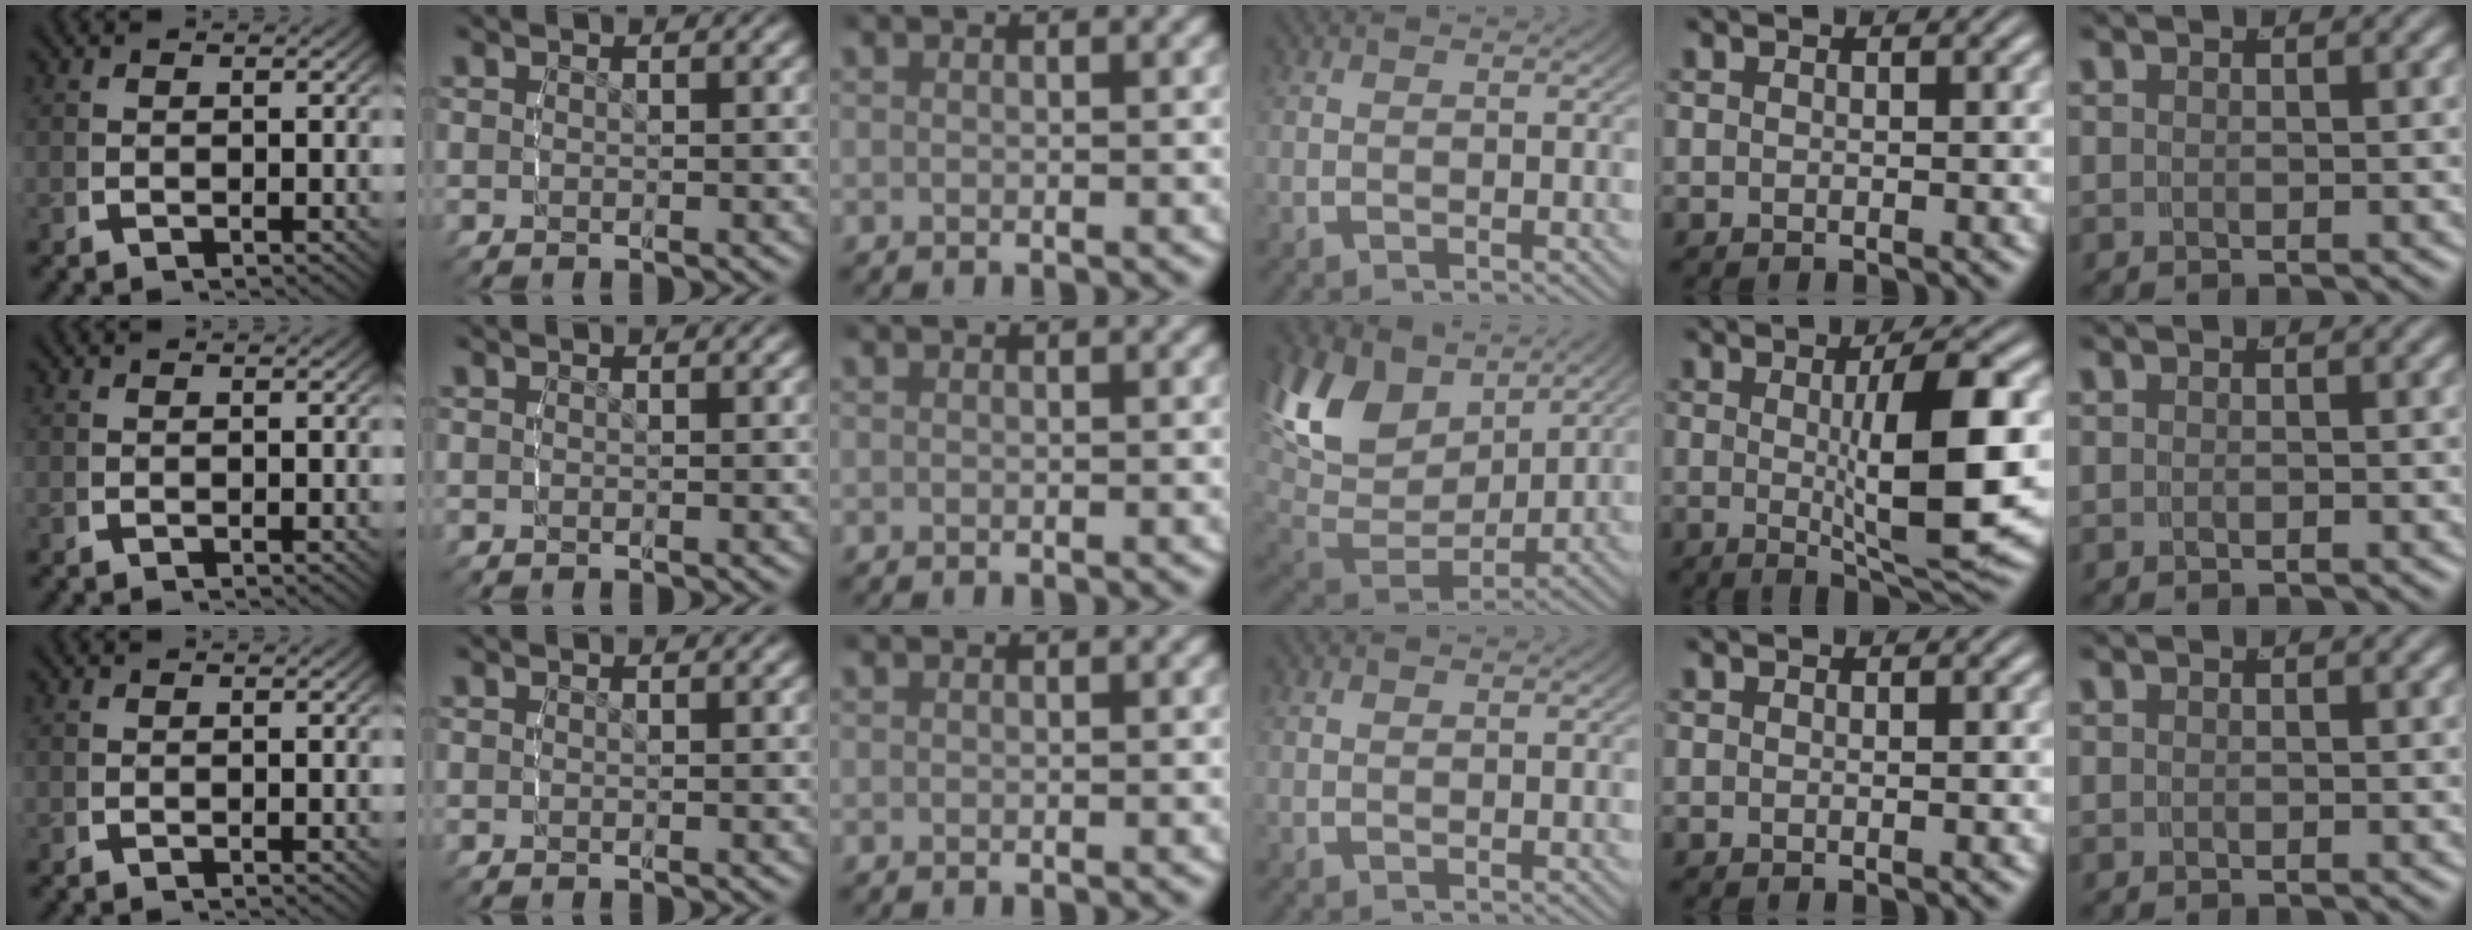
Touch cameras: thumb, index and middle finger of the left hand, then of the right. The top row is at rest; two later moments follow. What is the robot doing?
{"motion": "lift_and_place", "object": "lipstick"}